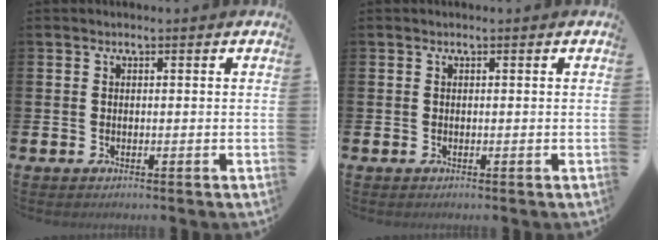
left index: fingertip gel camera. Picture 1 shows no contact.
{"total": 0.0}